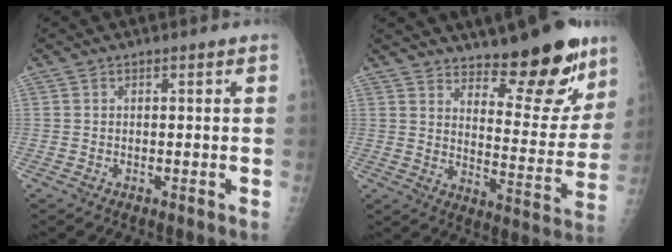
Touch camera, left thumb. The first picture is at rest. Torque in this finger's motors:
{"motor_torque": [0.39, 0.36, 0.07, -0.39, 0.14]}